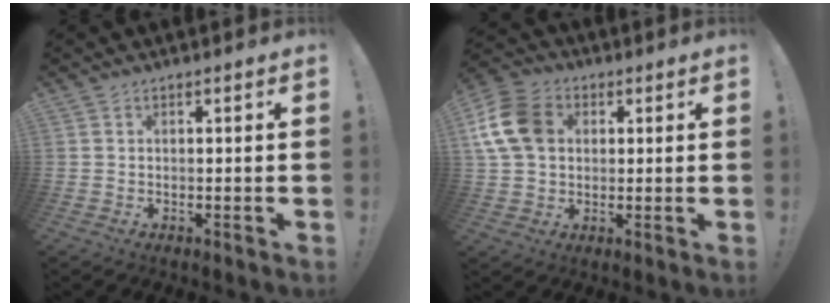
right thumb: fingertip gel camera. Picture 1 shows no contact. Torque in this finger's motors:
{"motor_torque": [0.41, 0.41, 0.41, 0.04, 0.18]}